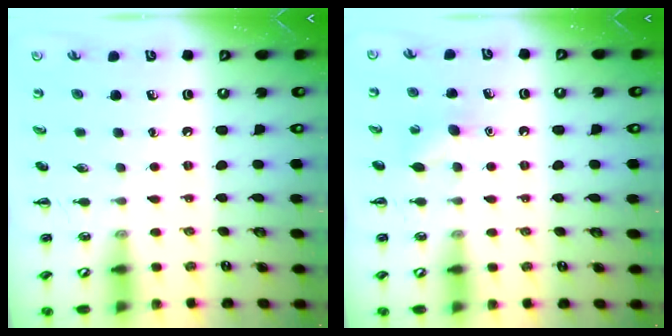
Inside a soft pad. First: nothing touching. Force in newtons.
{"total": 4.8, "press": 4.6, "slide": 1.3}